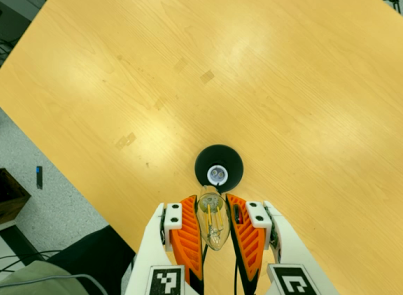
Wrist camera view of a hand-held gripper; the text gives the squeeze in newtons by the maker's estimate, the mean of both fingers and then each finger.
{"total": 21.8, "left": 24.5, "right": 19.1}